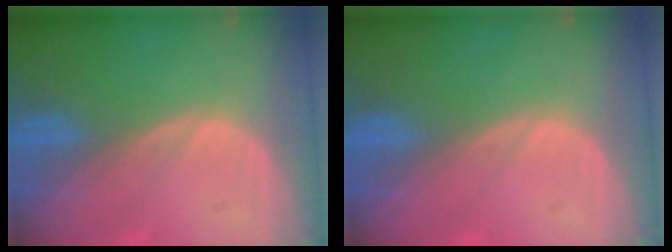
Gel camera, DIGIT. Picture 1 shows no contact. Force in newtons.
{"total": 0.0}